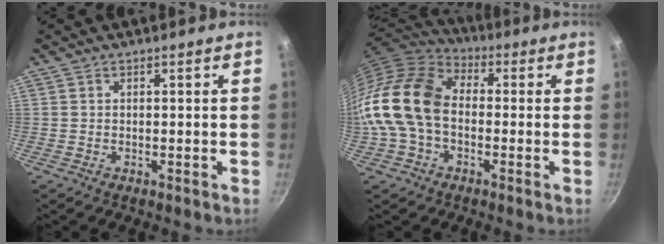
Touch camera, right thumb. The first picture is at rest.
{"total": 16.7, "force": [-1.7, 11.6, 11.9], "torque": [-0.215, 0.039, -0.052]}